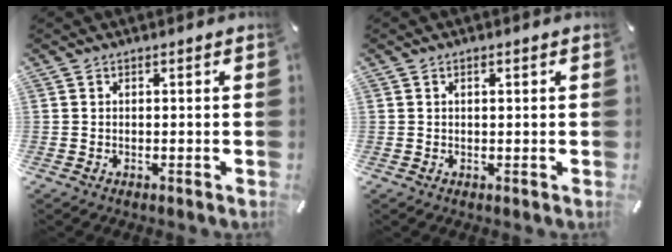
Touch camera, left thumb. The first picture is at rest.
{"total": 1.1, "force": [0.4, 0.5, 0.9], "torque": [-0.018, 0.003, 0.005]}